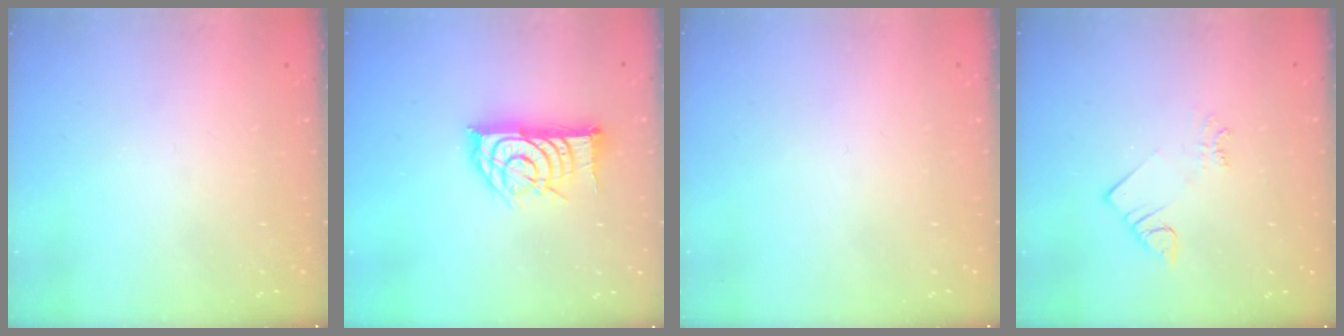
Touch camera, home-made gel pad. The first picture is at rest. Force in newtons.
{"total": 16.3, "press": 16.3, "slide": 0.4}
{"total": 1.6, "press": 1.6, "slide": 0.1}
{"total": 1.5, "press": 1.4, "slide": 0.3}